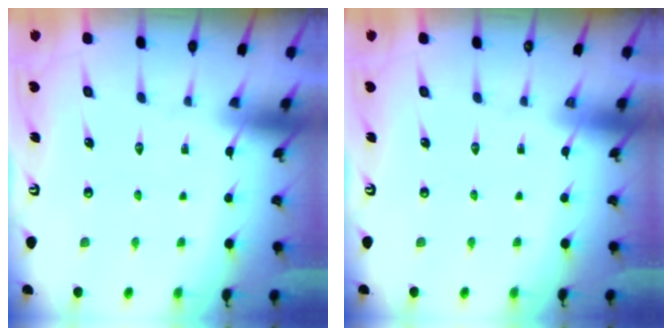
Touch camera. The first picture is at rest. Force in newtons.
{"total": 0.0}